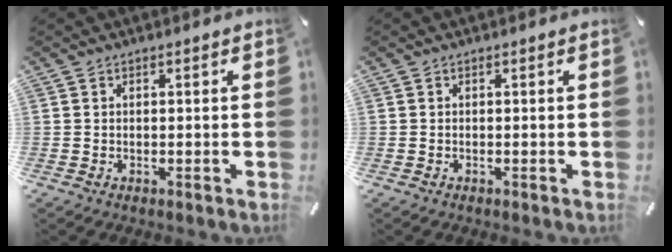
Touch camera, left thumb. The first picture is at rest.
{"total": 0.0}